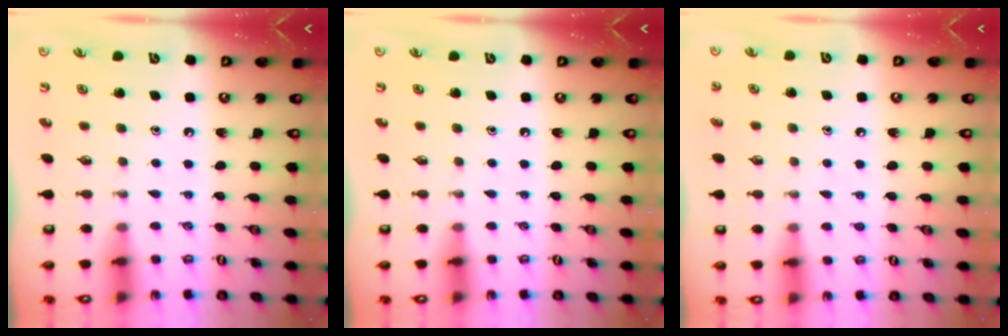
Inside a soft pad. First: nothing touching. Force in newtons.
{"total": 0.0}
{"total": 3.3, "press": 3.2, "slide": 0.7}